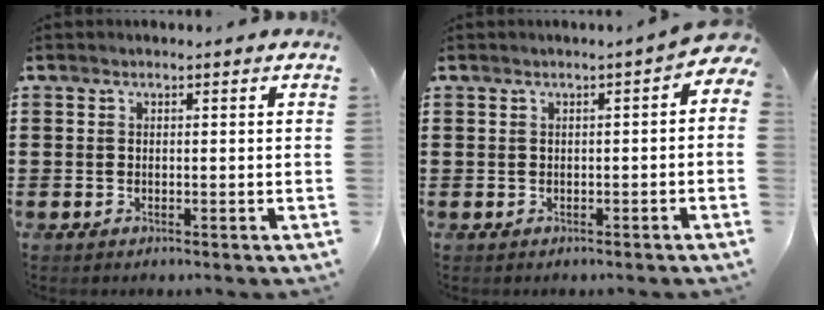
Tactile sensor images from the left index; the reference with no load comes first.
{"total": 1.0, "force": [-0.4, 0.3, 0.8], "torque": [-0.019, 0.000, -0.010]}